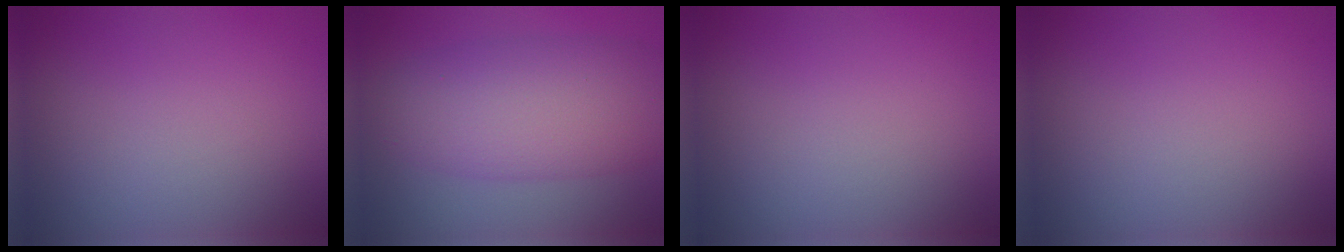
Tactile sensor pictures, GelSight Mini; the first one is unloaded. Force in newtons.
{"total": 8.8, "press": 8.8, "slide": 0.2}
{"total": 0.0}
{"total": 0.0}